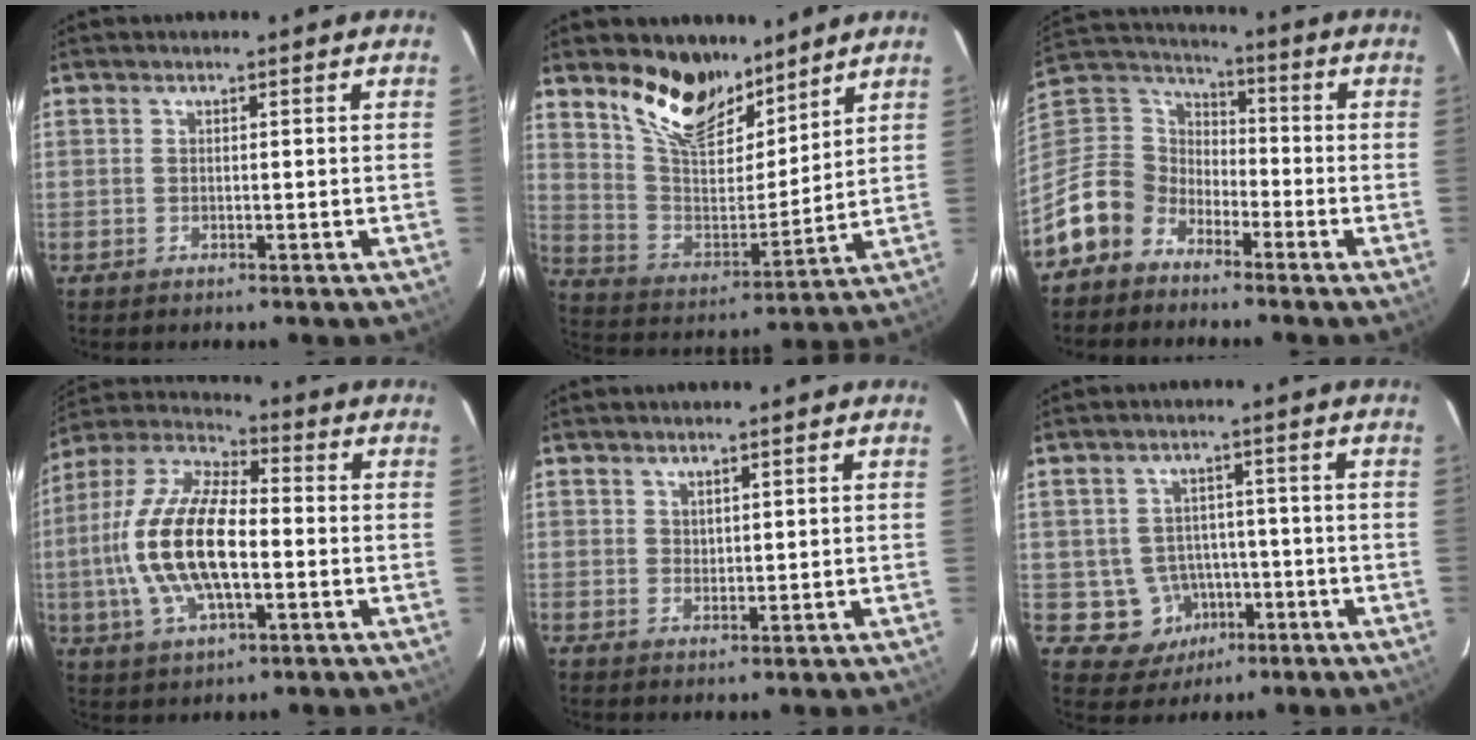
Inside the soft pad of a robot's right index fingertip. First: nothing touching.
{"total": 14.9, "force": [11.1, 6.7, 7.3], "torque": [-0.143, -0.001, 0.206]}
{"total": 11.4, "force": [-7.9, 7.8, 2.8], "torque": [-0.082, 0.035, -0.163]}
{"total": 17.5, "force": [-2.3, 7.4, 15.7], "torque": [-0.322, 0.004, -0.048]}
{"total": 1.7, "force": [1.4, 0.8, 0.4], "torque": [-0.003, 0.002, 0.026]}
{"total": 7.3, "force": [-2.2, 6.8, 1.2], "torque": [-0.044, 0.021, -0.011]}